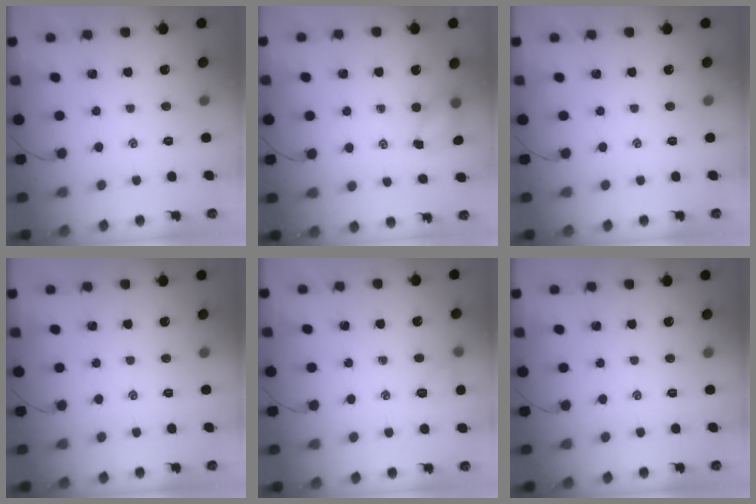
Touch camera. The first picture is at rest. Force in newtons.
{"total": 4.9, "press": 4.8, "slide": 0.8}
{"total": 0.0}
{"total": 0.0}
{"total": 6.2, "press": 6.0, "slide": 1.6}
{"total": 0.0}